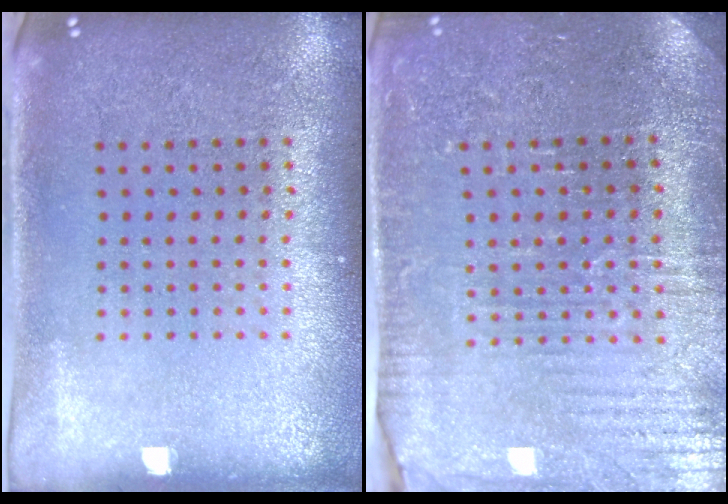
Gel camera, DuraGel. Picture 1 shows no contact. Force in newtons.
{"total": 3.4, "press": 3.4, "slide": 0.5}